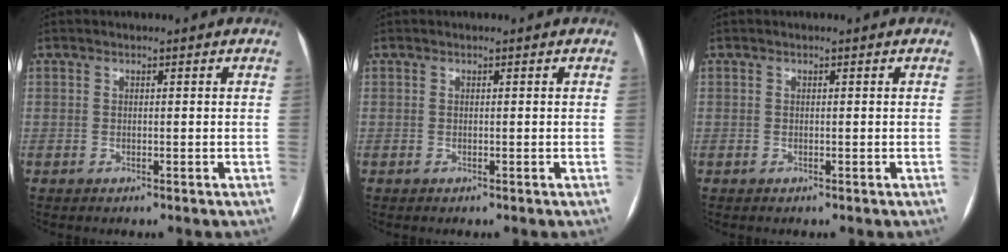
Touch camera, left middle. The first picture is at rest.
{"total": 0.0}
{"total": 0.0}